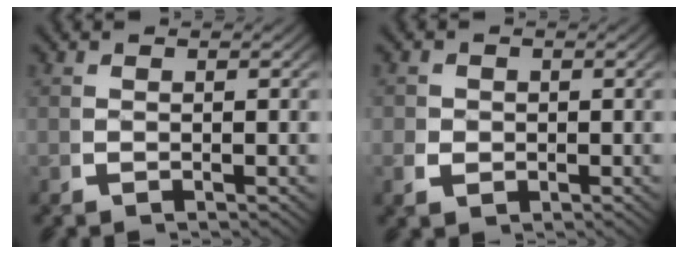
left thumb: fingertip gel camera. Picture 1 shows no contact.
{"total": 1.9, "force": [-0.1, 1.7, 0.8], "torque": [-0.016, -0.006, 0.000]}